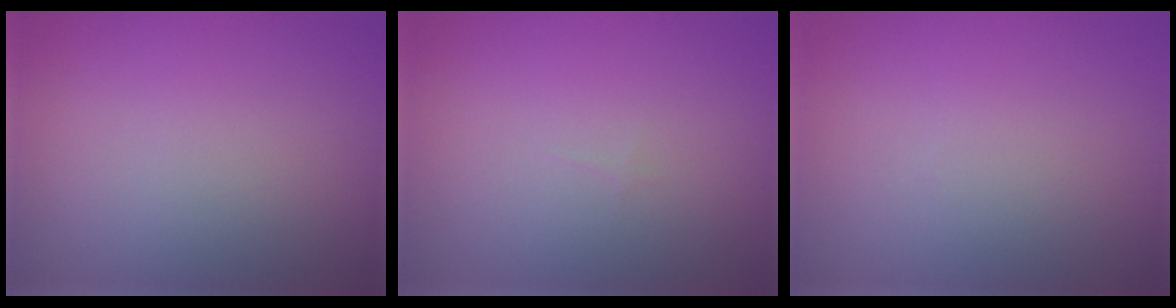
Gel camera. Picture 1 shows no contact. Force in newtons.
{"total": 0.0}
{"total": 0.0}